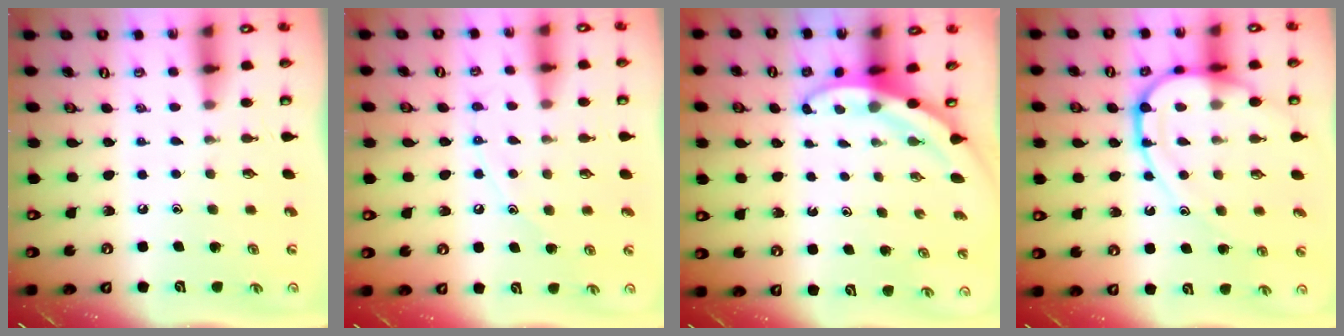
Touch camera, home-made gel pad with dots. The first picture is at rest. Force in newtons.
{"total": 7.8, "press": 7.8, "slide": 0.8}
{"total": 3.5, "press": 3.5, "slide": 0.2}
{"total": 13.6, "press": 13.5, "slide": 1.5}